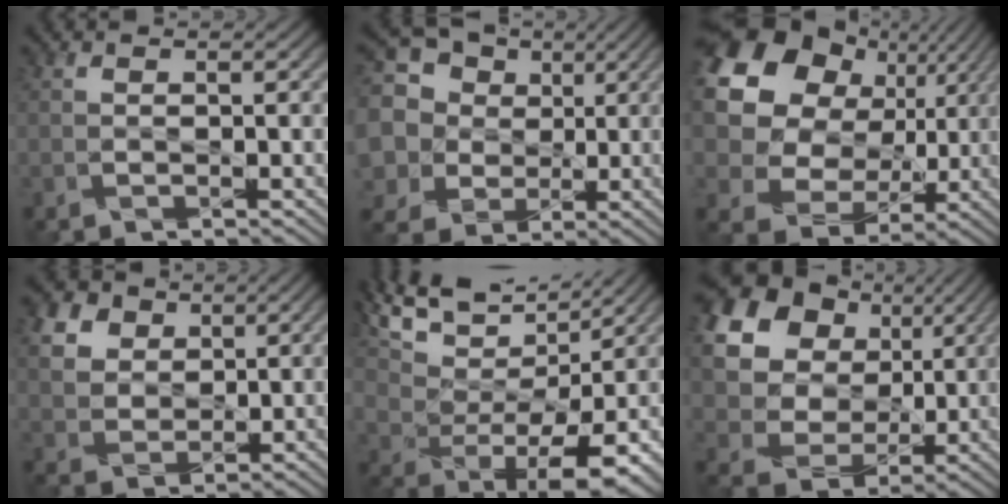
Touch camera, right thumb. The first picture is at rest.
{"total": 17.2, "force": [5.2, 14.8, 7.1], "torque": [-0.256, 0.028, 0.076]}
{"total": 17.8, "force": [5.1, 14.4, 9.1], "torque": [-0.252, 0.026, 0.108]}
{"total": 9.0, "force": [4.5, 6.6, 4.1], "torque": [-0.156, 0.018, 0.089]}
{"total": 13.2, "force": [8.0, 5.8, 8.7], "torque": [-0.197, 0.019, 0.154]}
{"total": 16.5, "force": [6.1, 12.6, 8.6], "torque": [-0.239, 0.045, 0.132]}